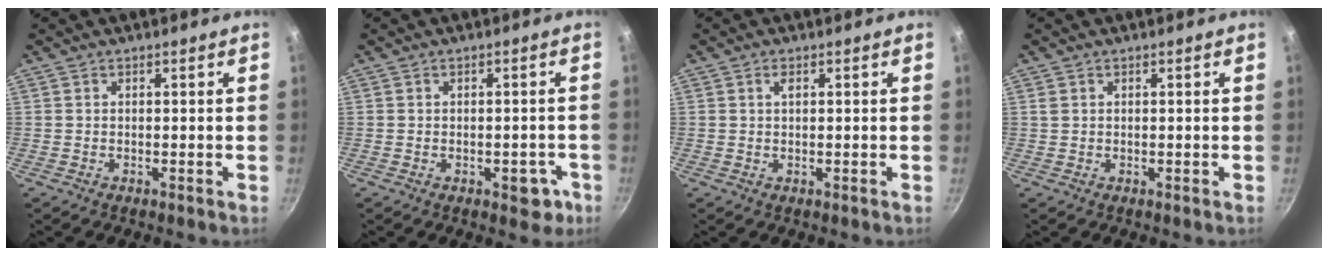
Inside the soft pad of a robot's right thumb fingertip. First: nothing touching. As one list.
[{"total": 4.4, "force": [-1.8, 2.5, 3.1], "torque": [-0.014, 0.011, -0.017]}, {"total": 0.7, "force": [0.2, 0.2, 0.7], "torque": [-0.013, 0.001, 0.004]}, {"total": 0.8, "force": [0.3, 0.7, 0.3], "torque": [-0.007, 0.003, 0.006]}]